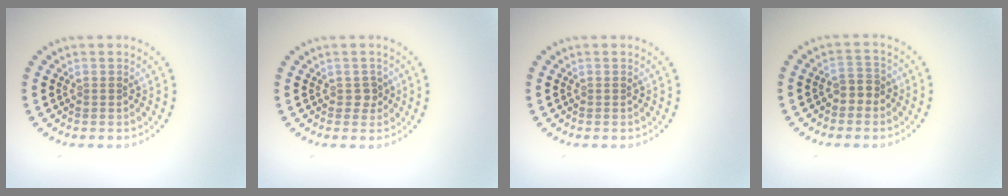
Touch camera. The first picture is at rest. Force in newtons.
{"total": 1.2, "press": 1.0, "slide": 0.6}
{"total": 0.0}
{"total": 1.9, "press": 1.6, "slide": 1.0}